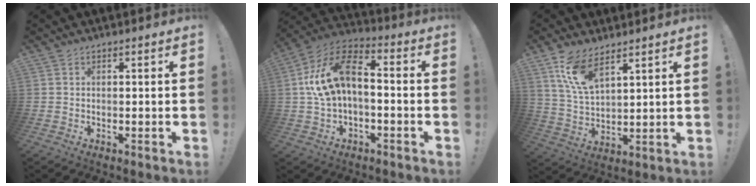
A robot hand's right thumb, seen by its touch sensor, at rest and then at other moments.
{"total": 14.6, "force": [1.1, 8.4, 11.9], "torque": [-0.209, 0.020, 0.023]}
{"total": 10.9, "force": [7.4, 4.4, 6.7], "torque": [-0.136, -0.027, 0.142]}